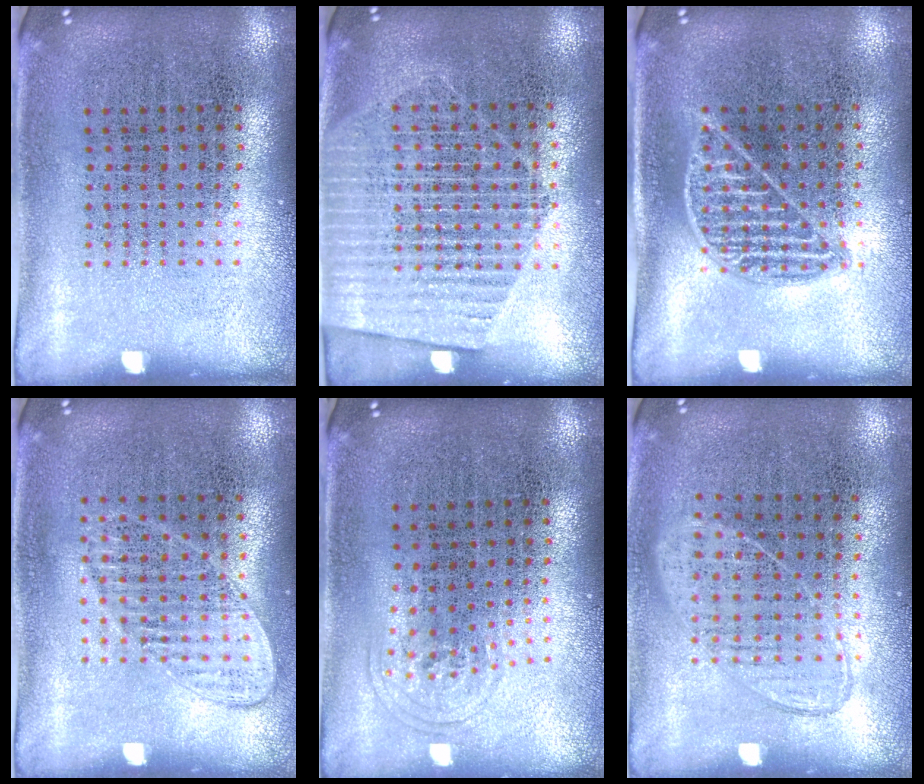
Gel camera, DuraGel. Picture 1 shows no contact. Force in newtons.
{"total": 1.5, "press": 1.3, "slide": 0.7}
{"total": 0.9, "press": 0.9, "slide": 0.3}
{"total": 1.2, "press": 1.1, "slide": 0.4}
{"total": 1.0, "press": 0.6, "slide": 0.7}
{"total": 0.9, "press": 0.8, "slide": 0.4}